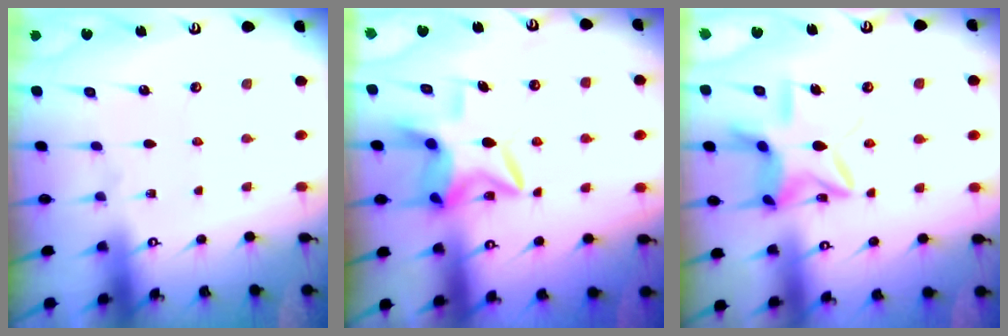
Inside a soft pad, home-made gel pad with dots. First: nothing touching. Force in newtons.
{"total": 10.3, "press": 10.2, "slide": 1.7}
{"total": 12.5, "press": 12.5, "slide": 1.0}